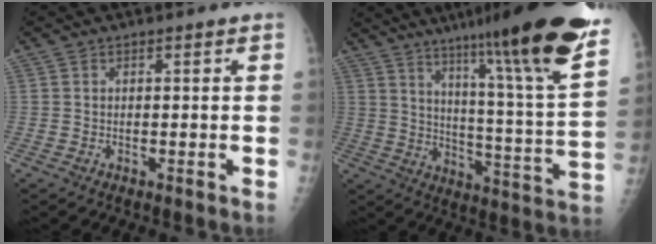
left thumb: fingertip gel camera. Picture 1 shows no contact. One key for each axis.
{"total": 26.2, "fx": 18.1, "fy": 0.9, "fz": 19.0, "tx": -0.267, "ty": -0.092, "tz": 0.263}